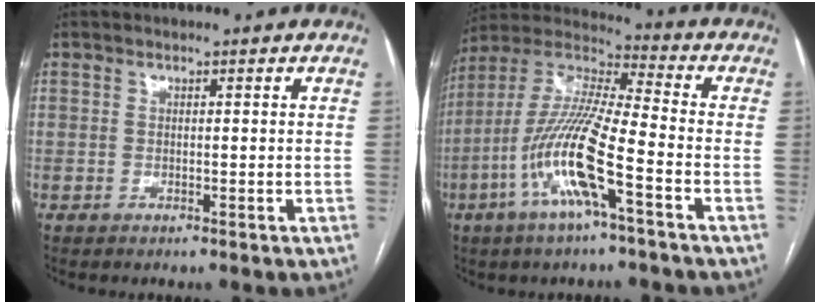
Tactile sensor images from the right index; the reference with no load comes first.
{"total": 14.9, "force": [-5.7, 1.5, 13.7], "torque": [-0.288, -0.002, -0.115]}